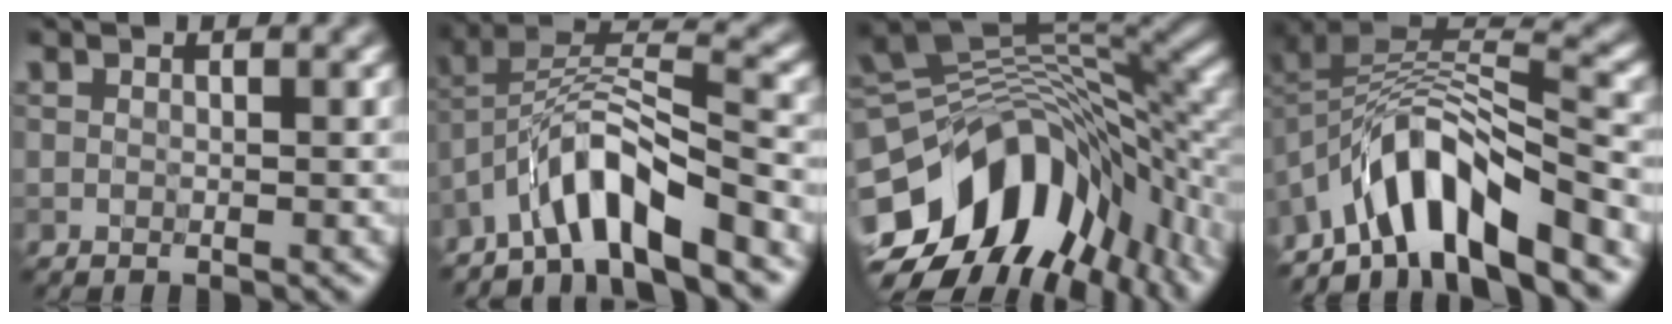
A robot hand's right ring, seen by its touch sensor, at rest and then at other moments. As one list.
[{"total": 6.7, "force": [-4.5, 1.4, 4.8], "torque": [-0.075, 0.016, -0.085]}, {"total": 15.2, "force": [-5.6, 9.6, 10.4], "torque": [-0.189, -0.011, -0.083]}, {"total": 8.8, "force": [-5.7, 3.0, 6.0], "torque": [-0.079, 0.009, -0.107]}]